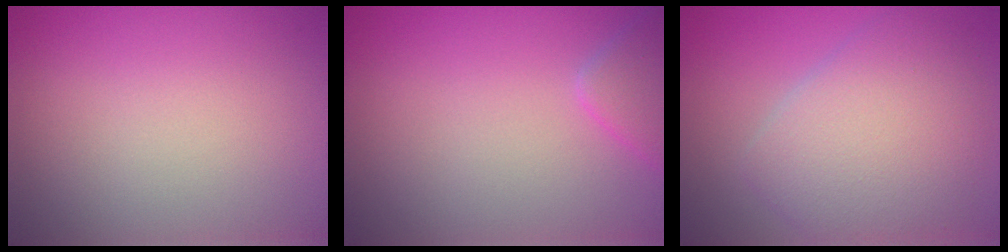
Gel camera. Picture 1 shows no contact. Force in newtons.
{"total": 2.3, "press": 2.2, "slide": 0.2}
{"total": 6.4, "press": 6.4, "slide": 0.3}